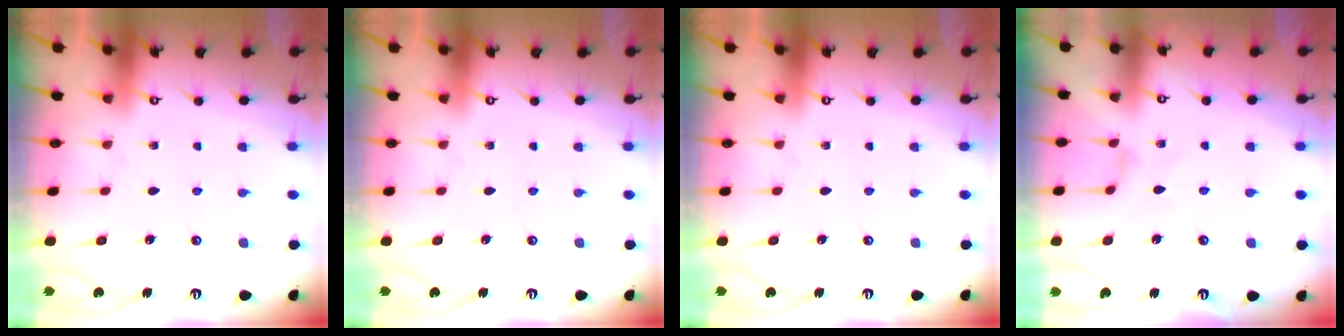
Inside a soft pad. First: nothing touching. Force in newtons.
{"total": 0.0}
{"total": 0.0}
{"total": 1.0, "press": 0.9, "slide": 0.4}